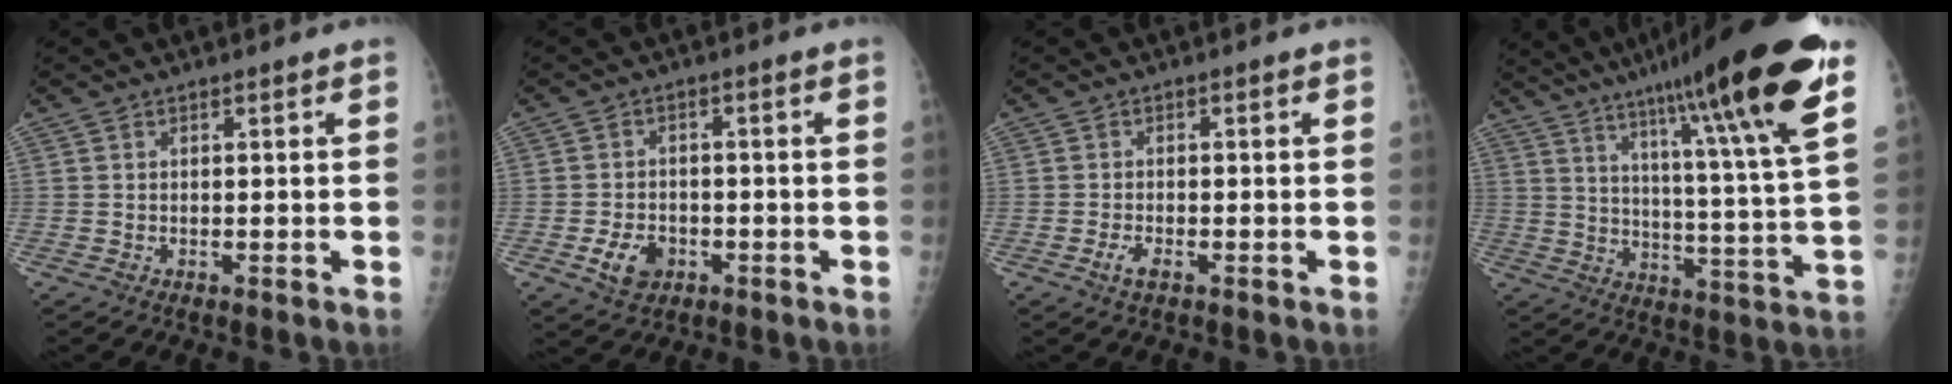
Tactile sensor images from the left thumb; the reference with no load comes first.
{"total": 5.7, "force": [-2.3, 4.1, 3.3], "torque": [-0.049, 0.010, -0.035]}
{"total": 2.4, "force": [-1.2, 1.0, 1.8], "torque": [-0.038, 0.005, -0.024]}
{"total": 24.3, "force": [14.6, 1.6, 19.4], "torque": [-0.281, -0.045, 0.213]}